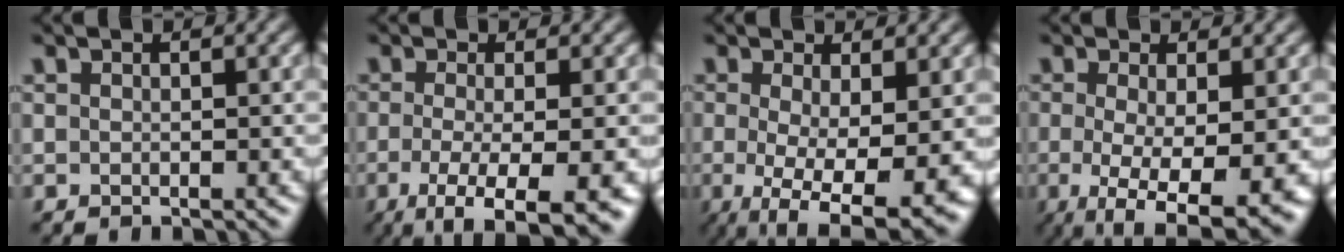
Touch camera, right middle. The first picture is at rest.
{"total": 7.9, "force": [-3.4, 2.2, 6.8], "torque": [-0.101, -0.014, -0.052]}
{"total": 8.5, "force": [-1.9, 2.6, 7.9], "torque": [-0.133, -0.022, -0.022]}
{"total": 7.7, "force": [-2.0, 2.1, 7.1], "torque": [-0.127, -0.024, -0.024]}